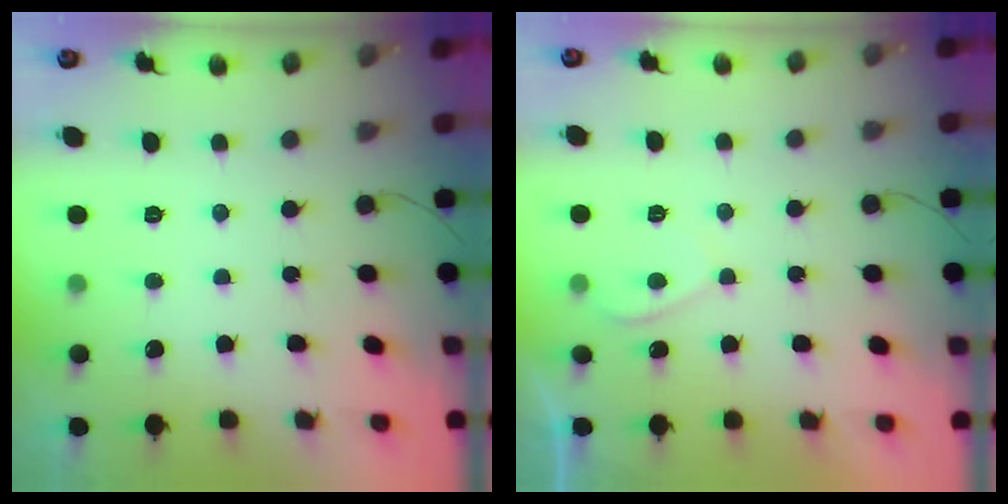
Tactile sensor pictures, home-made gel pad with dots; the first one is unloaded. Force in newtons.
{"total": 2.3, "press": 2.2, "slide": 0.4}